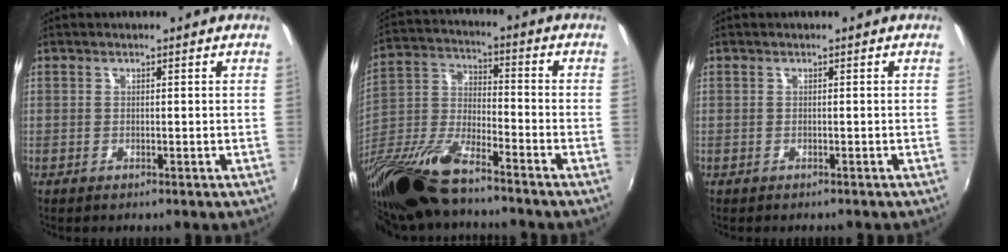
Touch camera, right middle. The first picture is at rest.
{"total": 19.7, "force": [-14.5, 5.3, 12.3], "torque": [-0.267, -0.043, -0.281]}
{"total": 0.6, "force": [-0.5, 0.2, 0.2], "torque": [-0.004, -0.002, -0.007]}